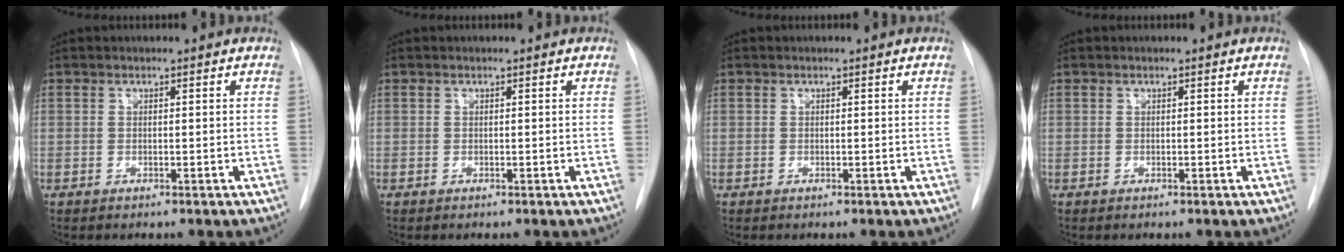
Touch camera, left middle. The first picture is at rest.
{"total": 0.0}
{"total": 0.0}
{"total": 0.0}